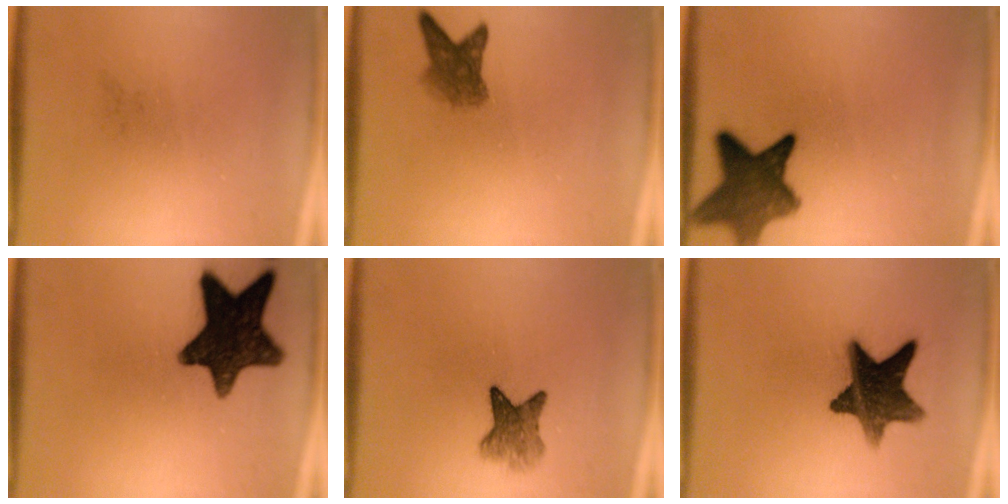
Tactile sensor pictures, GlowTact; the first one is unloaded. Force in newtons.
{"total": 4.2}
{"total": 9.6}
{"total": 15.7}
{"total": 4.4}
{"total": 12.3}